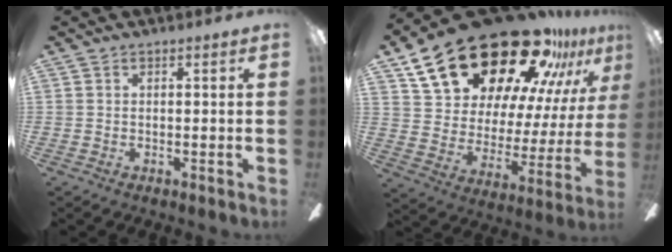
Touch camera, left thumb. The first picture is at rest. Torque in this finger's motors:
{"motor_torque": [2.07, 2.94, 1.39, -1.39, 0.32]}